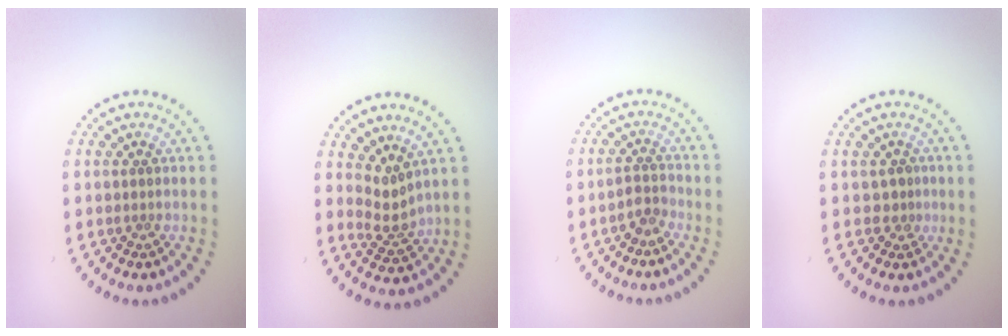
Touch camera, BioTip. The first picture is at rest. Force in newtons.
{"total": 2.3, "press": 1.5, "slide": 1.7}
{"total": 1.7, "press": 1.3, "slide": 1.0}
{"total": 1.3, "press": 0.8, "slide": 1.0}